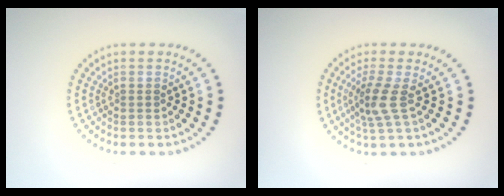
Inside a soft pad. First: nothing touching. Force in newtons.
{"total": 2.7, "press": 2.1, "slide": 1.7}